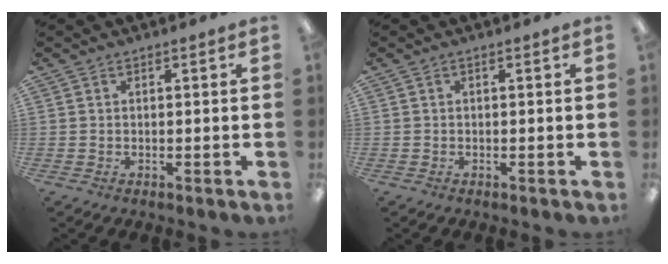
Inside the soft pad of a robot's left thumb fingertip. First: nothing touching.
{"total": 0.0}